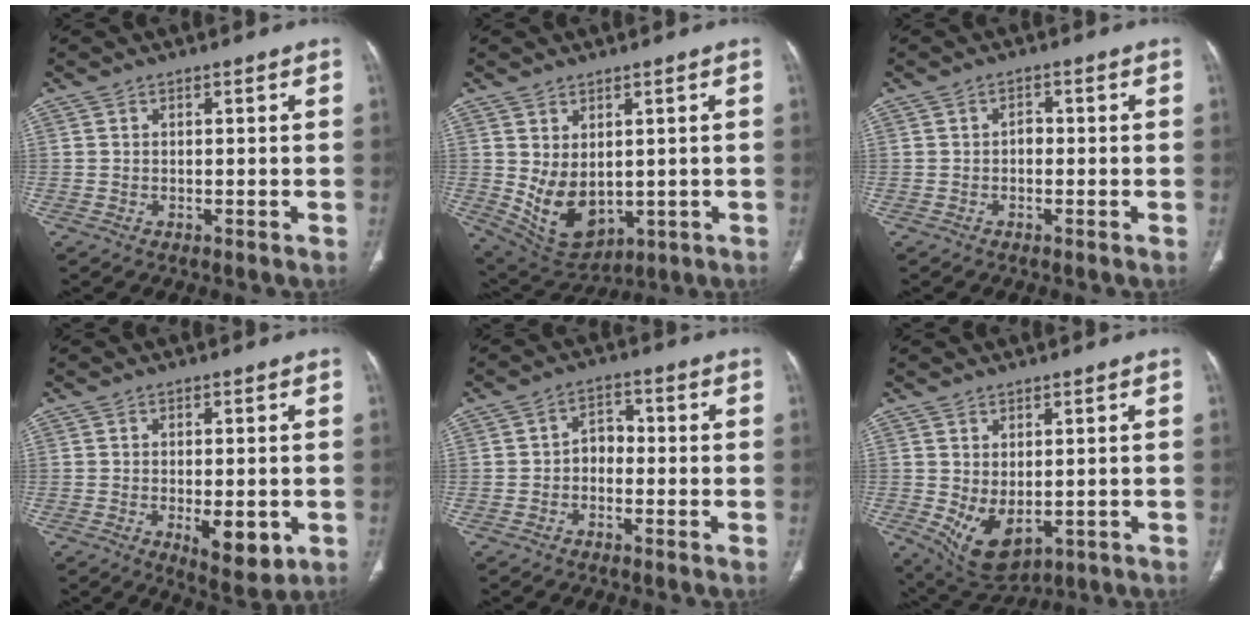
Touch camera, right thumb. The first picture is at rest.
{"total": 9.9, "force": [0.2, 6.6, 7.4], "torque": [-0.115, -0.010, 0.038]}
{"total": 1.5, "force": [-0.3, 1.1, 1.0], "torque": [-0.006, 0.006, -0.008]}
{"total": 7.5, "force": [-2.0, 3.2, 6.4], "torque": [-0.083, -0.013, -0.019]}
{"total": 3.7, "force": [-0.9, 2.8, 2.3], "torque": [-0.020, 0.022, -0.027]}
{"total": 7.9, "force": [-0.9, 4.6, 6.3], "torque": [-0.101, -0.008, 0.011]}